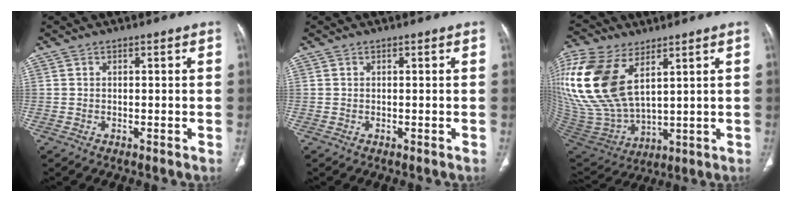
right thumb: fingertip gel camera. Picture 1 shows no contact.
{"total": 0.0}
{"total": 21.6, "force": [8.2, 12.1, 15.9], "torque": [-0.352, -0.035, 0.172]}